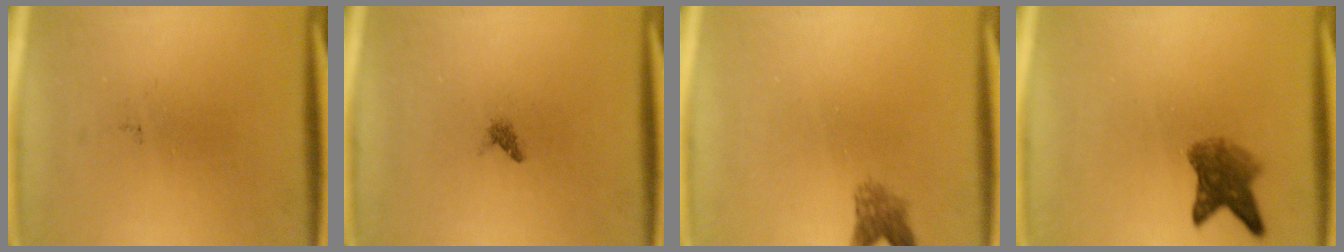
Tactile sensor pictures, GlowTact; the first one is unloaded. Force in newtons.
{"total": 0.7}
{"total": 2.4}
{"total": 4.9}